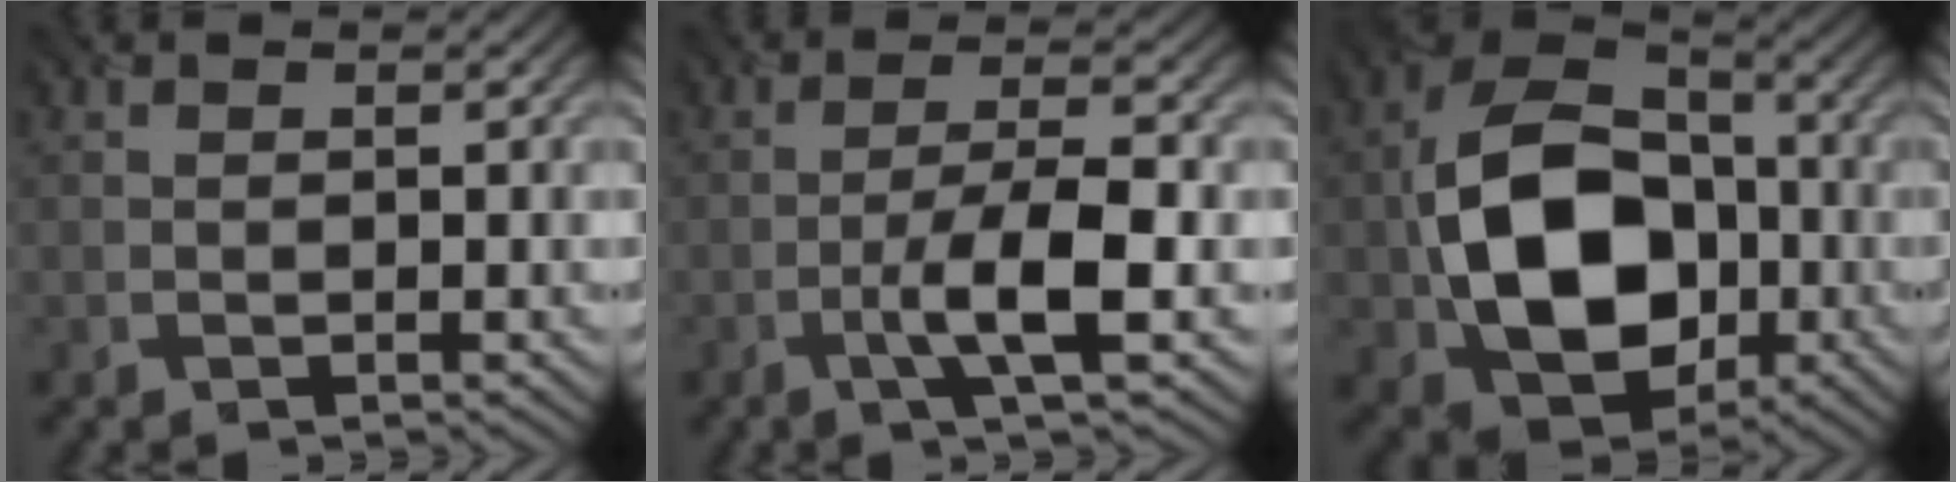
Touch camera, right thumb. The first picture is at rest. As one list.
[{"total": 6.3, "force": [-2.5, 1.1, 5.7], "torque": [-0.105, 0.011, -0.050]}, {"total": 14.3, "force": [-2.7, 10.4, 9.4], "torque": [-0.184, -0.007, -0.054]}]